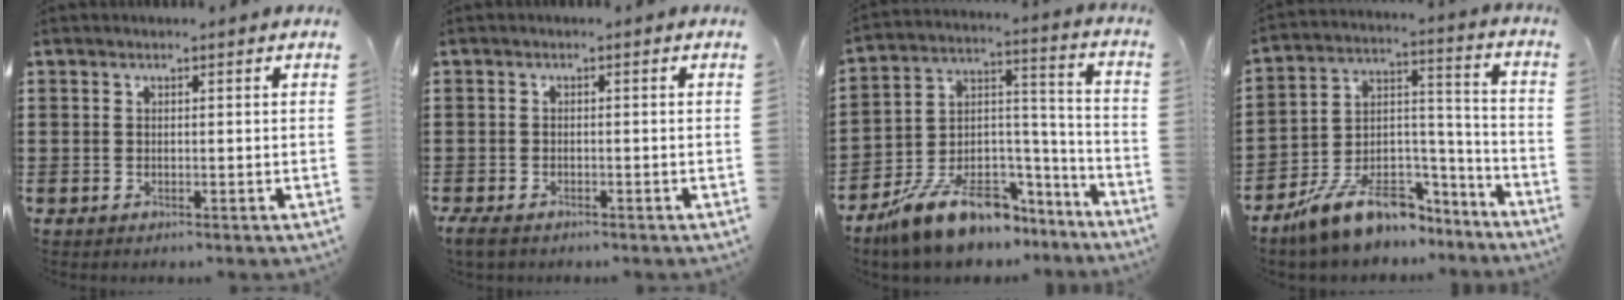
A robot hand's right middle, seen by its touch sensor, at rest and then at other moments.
{"total": 1.5, "force": [-1.2, 0.6, 0.6], "torque": [-0.029, -0.004, -0.028]}
{"total": 12.0, "force": [-9.0, 5.5, 5.7], "torque": [-0.123, 0.026, -0.163]}
{"total": 10.4, "force": [-8.2, 4.9, 4.2], "torque": [-0.086, 0.026, -0.152]}